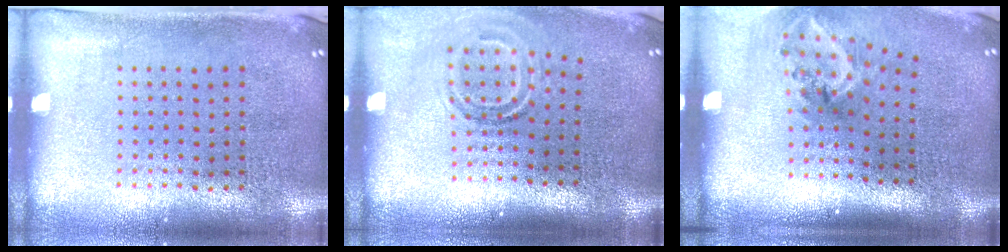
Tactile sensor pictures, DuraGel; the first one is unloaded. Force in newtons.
{"total": 1.8, "press": 1.1, "slide": 1.4}
{"total": 2.1, "press": 1.3, "slide": 1.6}